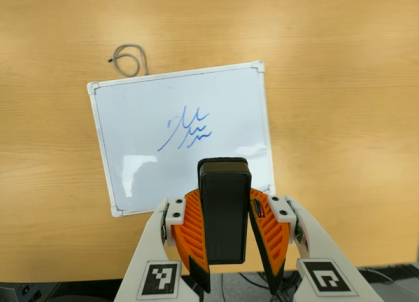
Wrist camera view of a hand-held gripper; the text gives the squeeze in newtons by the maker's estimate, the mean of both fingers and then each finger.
{"total": 8.5, "left": 7.3, "right": 9.7}